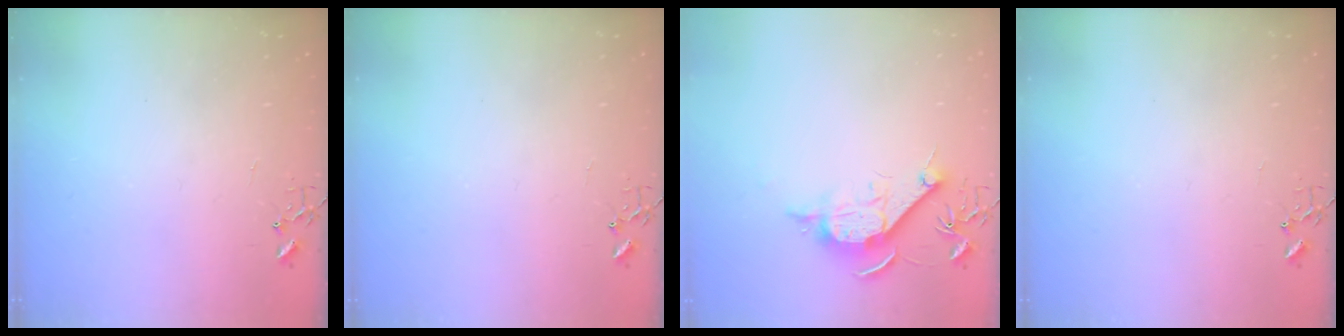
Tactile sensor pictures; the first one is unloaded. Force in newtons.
{"total": 0.0}
{"total": 10.4, "press": 10.4, "slide": 0.4}
{"total": 0.0}